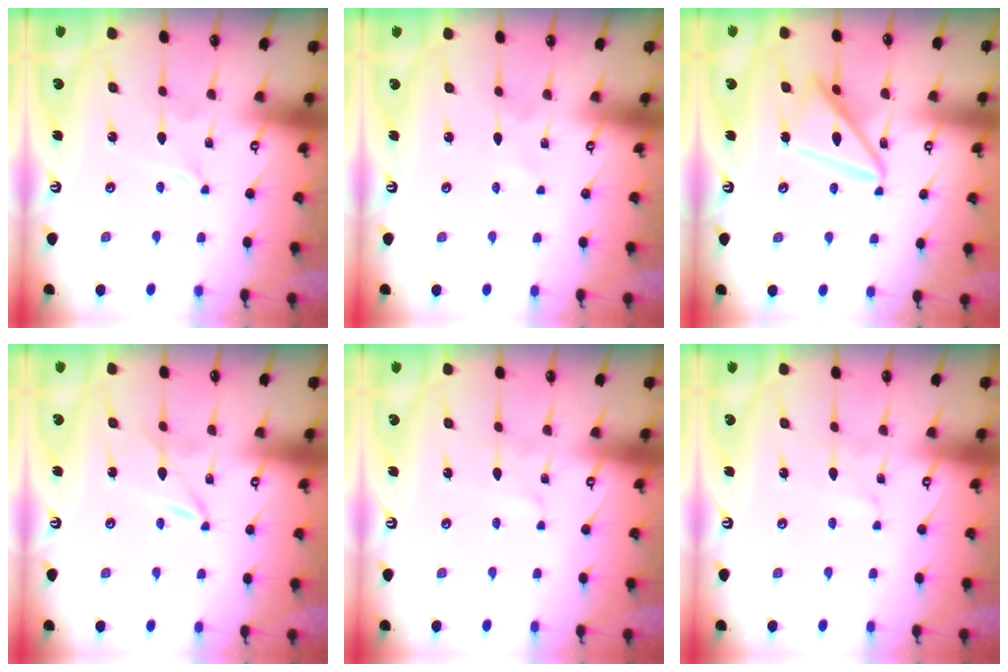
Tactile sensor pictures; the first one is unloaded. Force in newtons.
{"total": 0.6, "press": 0.6, "slide": 0.1}
{"total": 14.7, "press": 14.6, "slide": 1.5}
{"total": 1.9, "press": 1.9, "slide": 0.1}
{"total": 1.2, "press": 1.2, "slide": 0.1}
{"total": 1.2, "press": 1.2, "slide": 0.1}